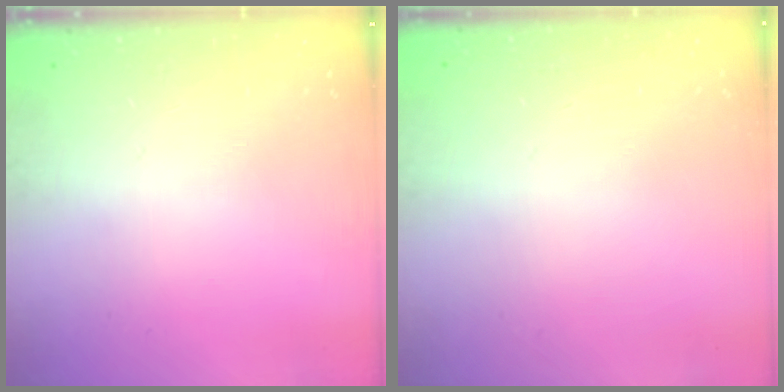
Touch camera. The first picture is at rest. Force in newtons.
{"total": 0.8, "press": 0.4, "slide": 0.7}